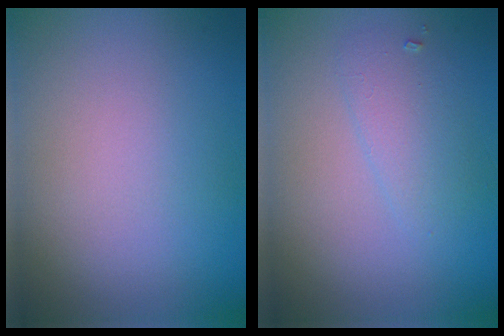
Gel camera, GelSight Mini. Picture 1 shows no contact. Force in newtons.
{"total": 2.0, "press": 2.0, "slide": 0.1}